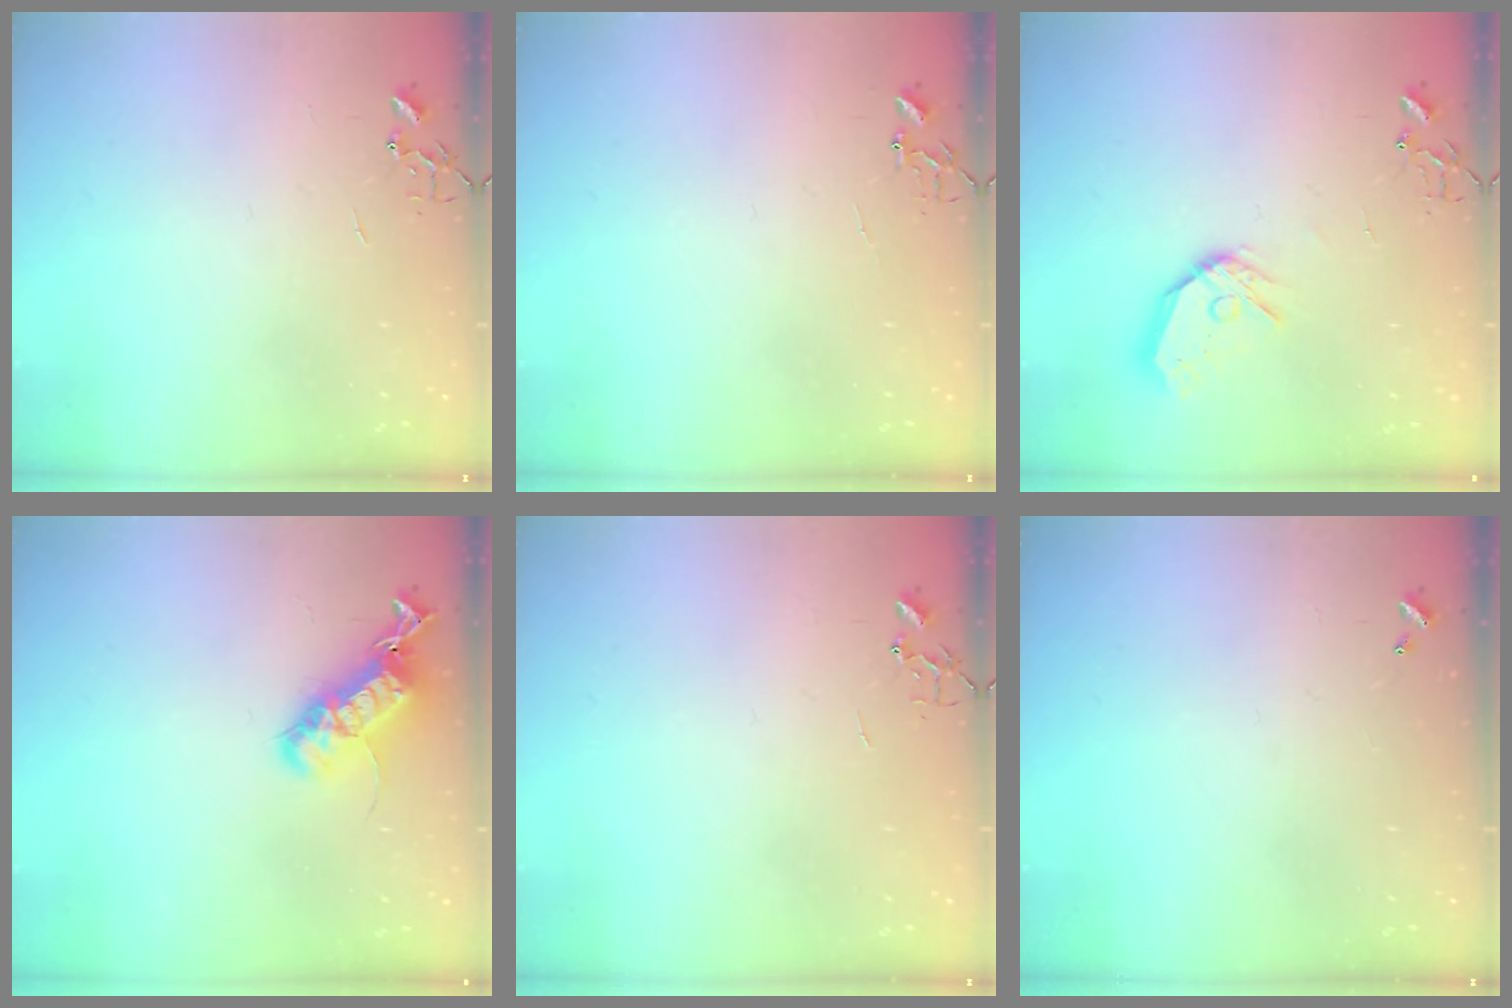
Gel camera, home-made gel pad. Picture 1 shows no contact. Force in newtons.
{"total": 4.3, "press": 4.3, "slide": 0.4}
{"total": 12.0, "press": 11.9, "slide": 1.6}
{"total": 17.9, "press": 17.9, "slide": 0.5}
{"total": 0.0}
{"total": 0.0}